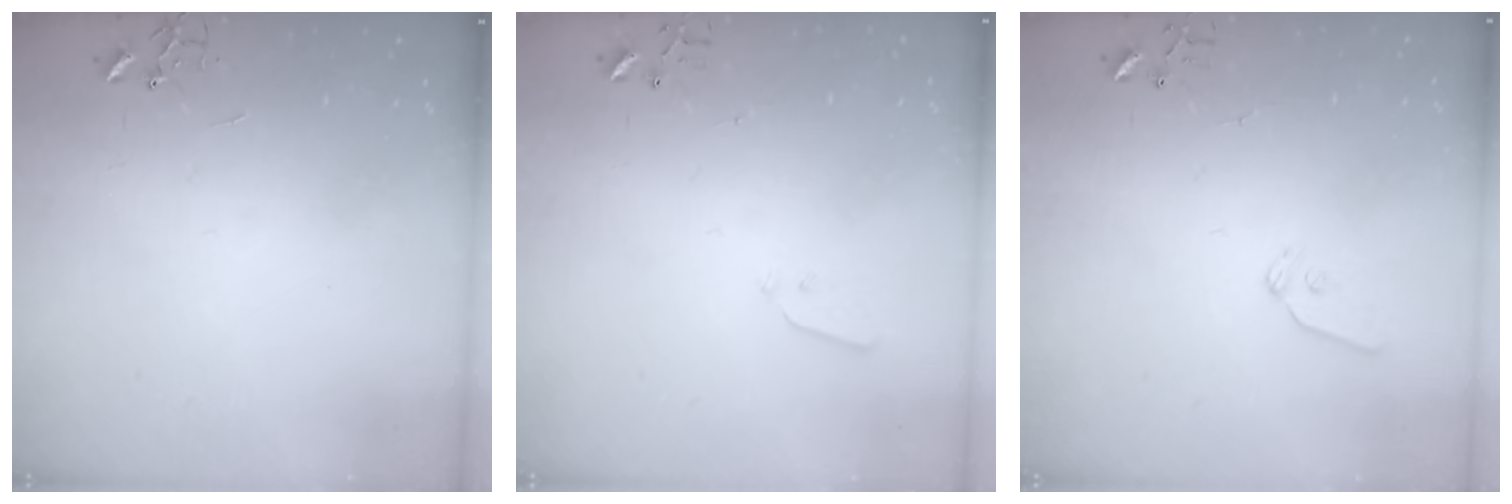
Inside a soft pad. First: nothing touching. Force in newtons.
{"total": 2.9, "press": 2.8, "slide": 0.8}
{"total": 6.0, "press": 5.9, "slide": 0.8}